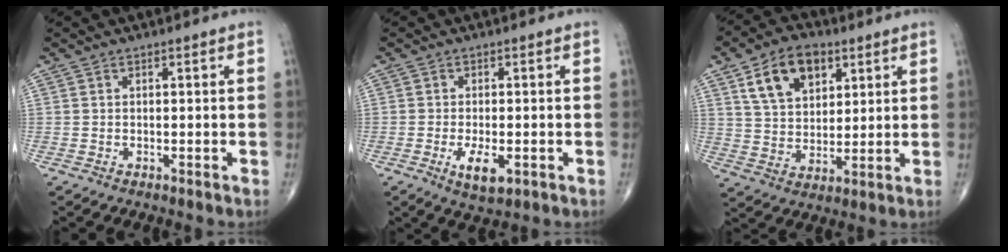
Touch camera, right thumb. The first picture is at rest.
{"total": 5.2, "force": [-1.7, 2.2, 4.4], "torque": [-0.078, -0.008, -0.024]}
{"total": 12.5, "force": [5.7, 8.0, 7.7], "torque": [-0.106, -0.015, 0.104]}